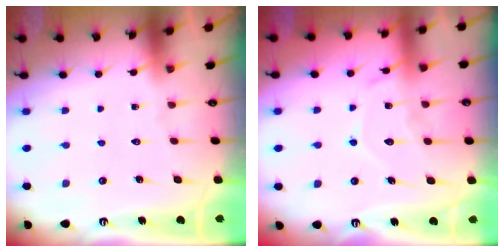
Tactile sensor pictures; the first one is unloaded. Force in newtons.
{"total": 11.9, "press": 11.8, "slide": 1.1}